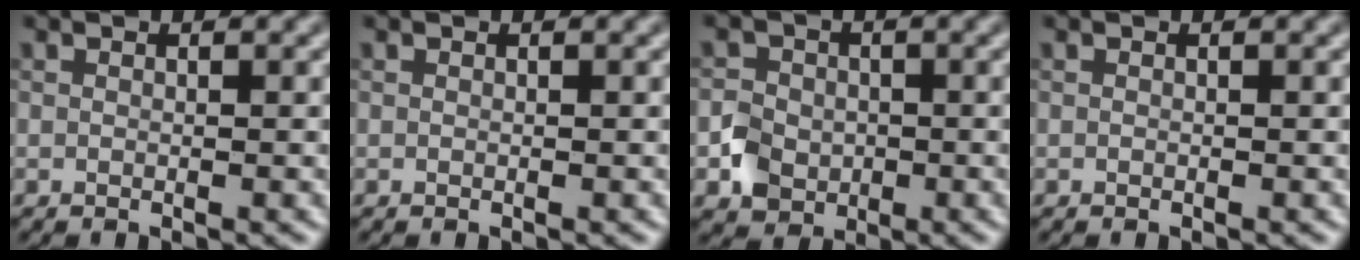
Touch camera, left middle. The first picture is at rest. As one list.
[{"total": 0.0}, {"total": 3.1, "force": [-0.9, 2.7, 1.1], "torque": [-0.020, 0.001, -0.019]}, {"total": 0.0}]